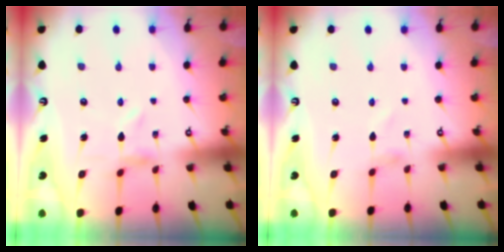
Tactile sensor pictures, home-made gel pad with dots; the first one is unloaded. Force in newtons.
{"total": 1.4, "press": 1.4, "slide": 0.1}